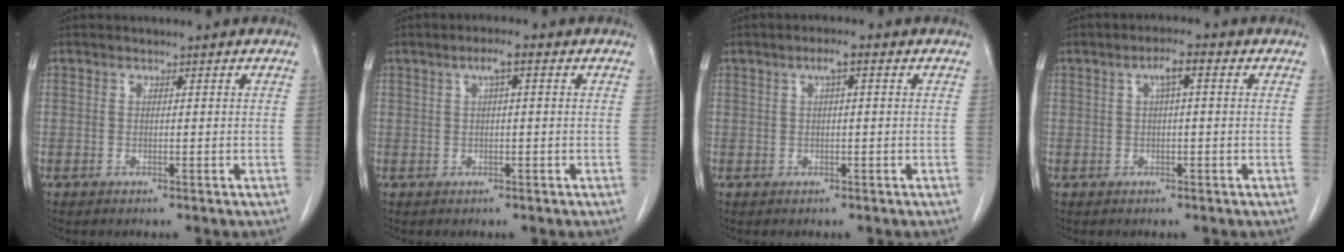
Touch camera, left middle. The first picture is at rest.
{"total": 2.6, "force": [1.0, 0.3, 2.4], "torque": [-0.043, 0.010, 0.016]}
{"total": 2.3, "force": [0.9, 0.3, 2.1], "torque": [-0.038, 0.008, 0.014]}
{"total": 2.9, "force": [0.8, 0.4, 2.8], "torque": [-0.050, 0.012, 0.014]}